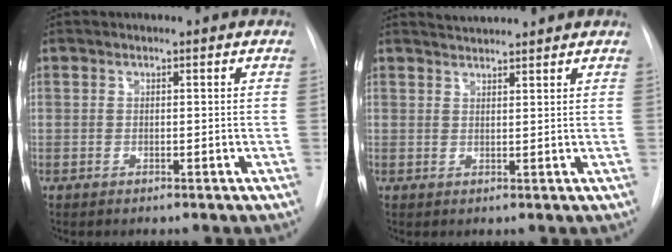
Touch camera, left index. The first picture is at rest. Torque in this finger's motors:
{"motor_torque": [-0.26, -0.18, -0.86, -0.05]}